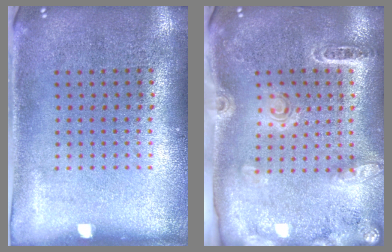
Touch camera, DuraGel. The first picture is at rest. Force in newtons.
{"total": 1.7, "press": 1.7, "slide": 0.1}